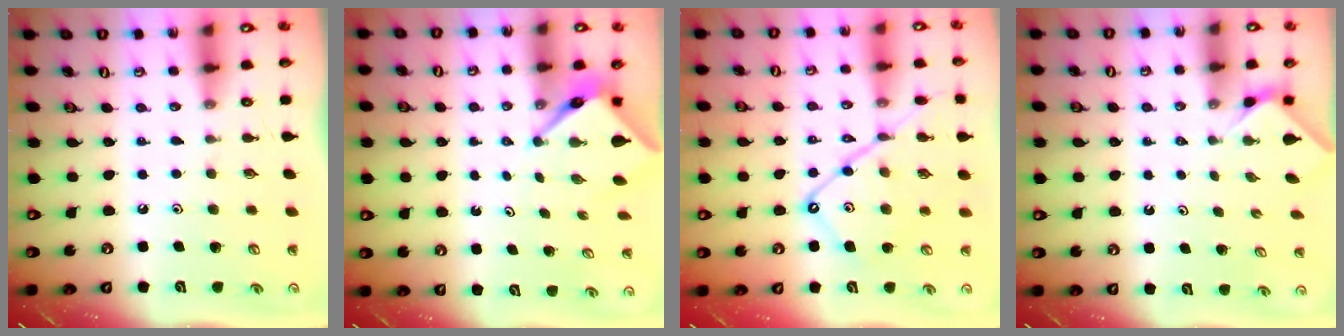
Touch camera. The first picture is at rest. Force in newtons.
{"total": 4.3, "press": 4.3, "slide": 0.2}
{"total": 14.6, "press": 14.5, "slide": 1.4}
{"total": 1.3, "press": 1.3, "slide": 0.4}